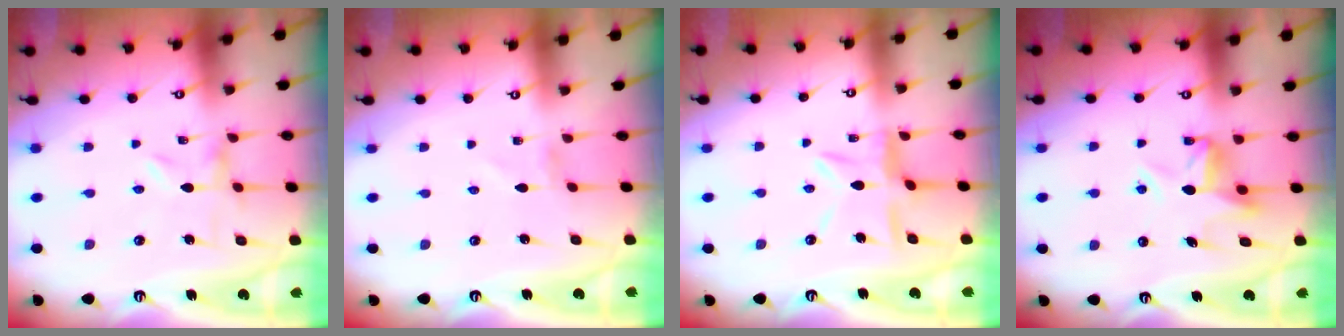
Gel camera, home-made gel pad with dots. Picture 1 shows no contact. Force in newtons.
{"total": 1.0, "press": 1.0, "slide": 0.1}
{"total": 8.8, "press": 8.7, "slide": 0.9}
{"total": 10.2, "press": 10.2, "slide": 0.5}